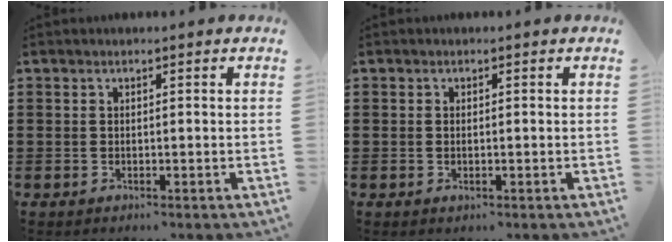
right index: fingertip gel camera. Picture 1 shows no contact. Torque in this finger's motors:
{"motor_torque": [1.39, 0.75, 0.01, 0.00]}